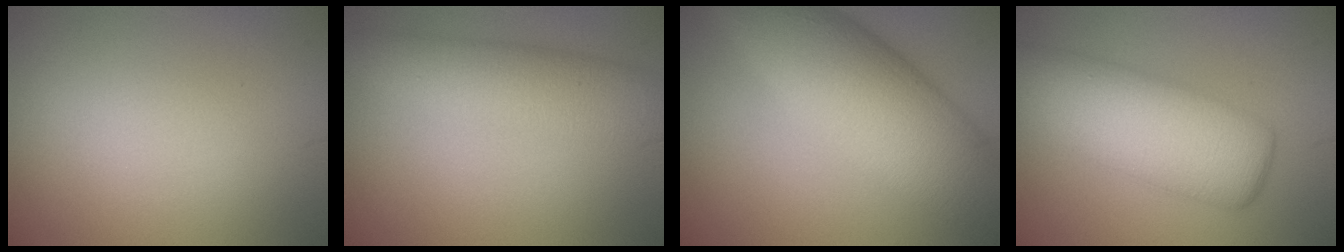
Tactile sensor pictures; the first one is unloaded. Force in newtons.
{"total": 4.5, "press": 4.5, "slide": 0.1}
{"total": 10.6, "press": 10.6, "slide": 0.1}
{"total": 8.7, "press": 8.7, "slide": 0.2}